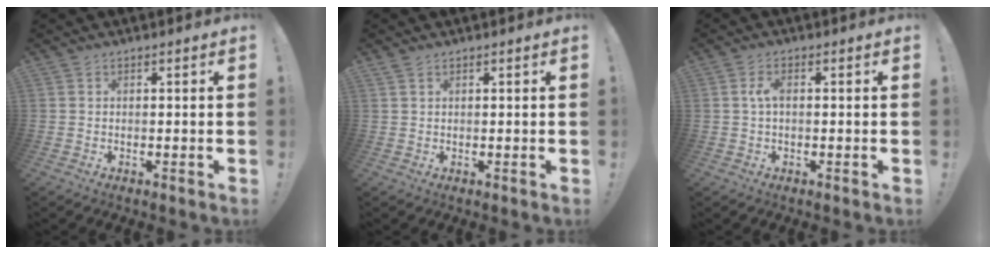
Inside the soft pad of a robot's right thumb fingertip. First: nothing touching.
{"total": 1.1, "force": [0.8, 0.5, 0.7], "torque": [-0.020, 0.002, 0.016]}
{"total": 3.1, "force": [-0.1, 1.3, 2.8], "torque": [-0.065, 0.010, -0.003]}